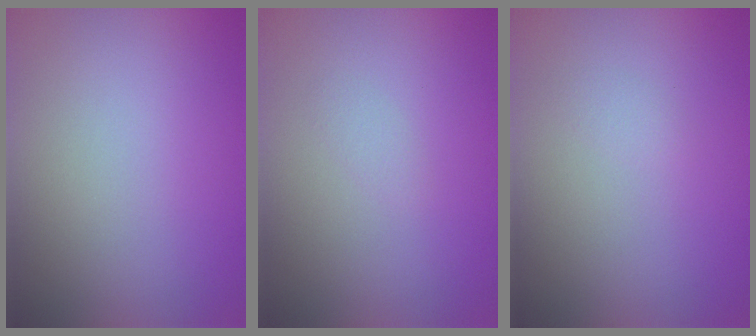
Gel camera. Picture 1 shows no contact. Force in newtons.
{"total": 0.6, "press": 0.6, "slide": 0.0}
{"total": 0.6, "press": 0.6, "slide": 0.1}